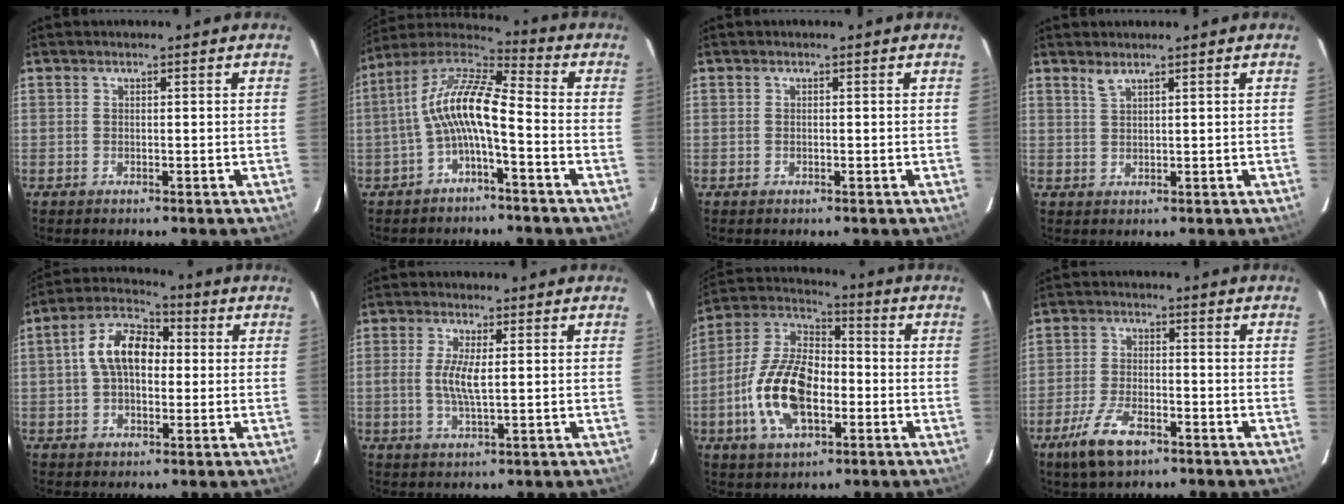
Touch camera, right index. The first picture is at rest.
{"total": 11.5, "force": [-2.6, 3.0, 10.8], "torque": [-0.223, 0.019, -0.055]}
{"total": 0.0}
{"total": 1.5, "force": [1.3, 0.0, 0.8], "torque": [-0.017, 0.000, 0.027]}
{"total": 10.6, "force": [0.9, 6.6, 8.2], "torque": [-0.157, 0.031, 0.010]}
{"total": 5.2, "force": [0.3, 1.3, 5.0], "torque": [-0.102, -0.001, 0.003]}
{"total": 16.6, "force": [-4.4, 8.7, 13.4], "torque": [-0.278, 0.009, -0.080]}
{"total": 8.6, "force": [-5.3, 3.5, 5.8], "torque": [-0.141, -0.010, -0.100]}